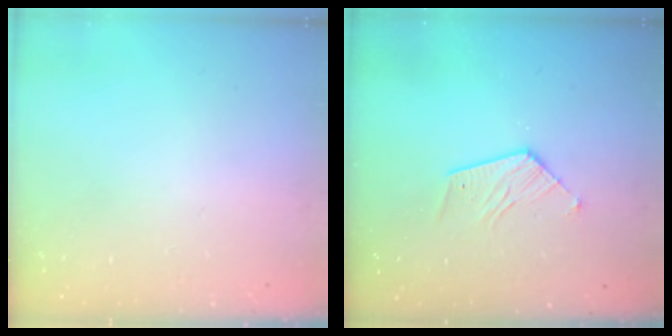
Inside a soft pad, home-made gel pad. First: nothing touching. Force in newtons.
{"total": 7.8, "press": 7.8, "slide": 0.3}